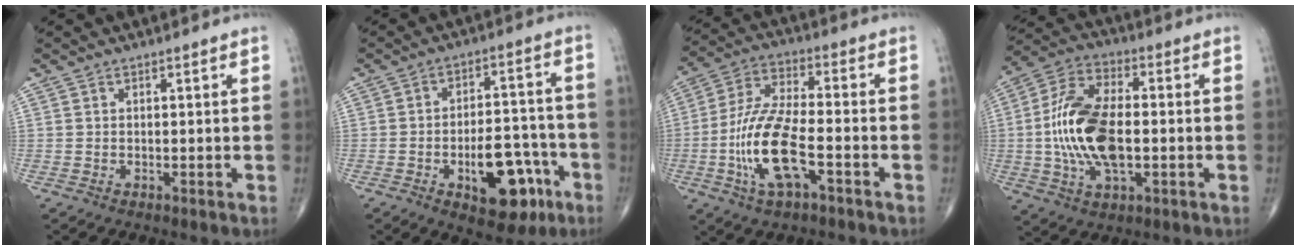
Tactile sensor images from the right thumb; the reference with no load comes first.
{"total": 14.0, "force": [-5.8, 7.1, 10.6], "torque": [-0.118, 0.045, -0.074]}
{"total": 14.2, "force": [-4.5, 5.1, 12.4], "torque": [-0.257, 0.030, -0.085]}
{"total": 17.0, "force": [-1.1, 8.5, 14.6], "torque": [-0.293, 0.014, -0.024]}